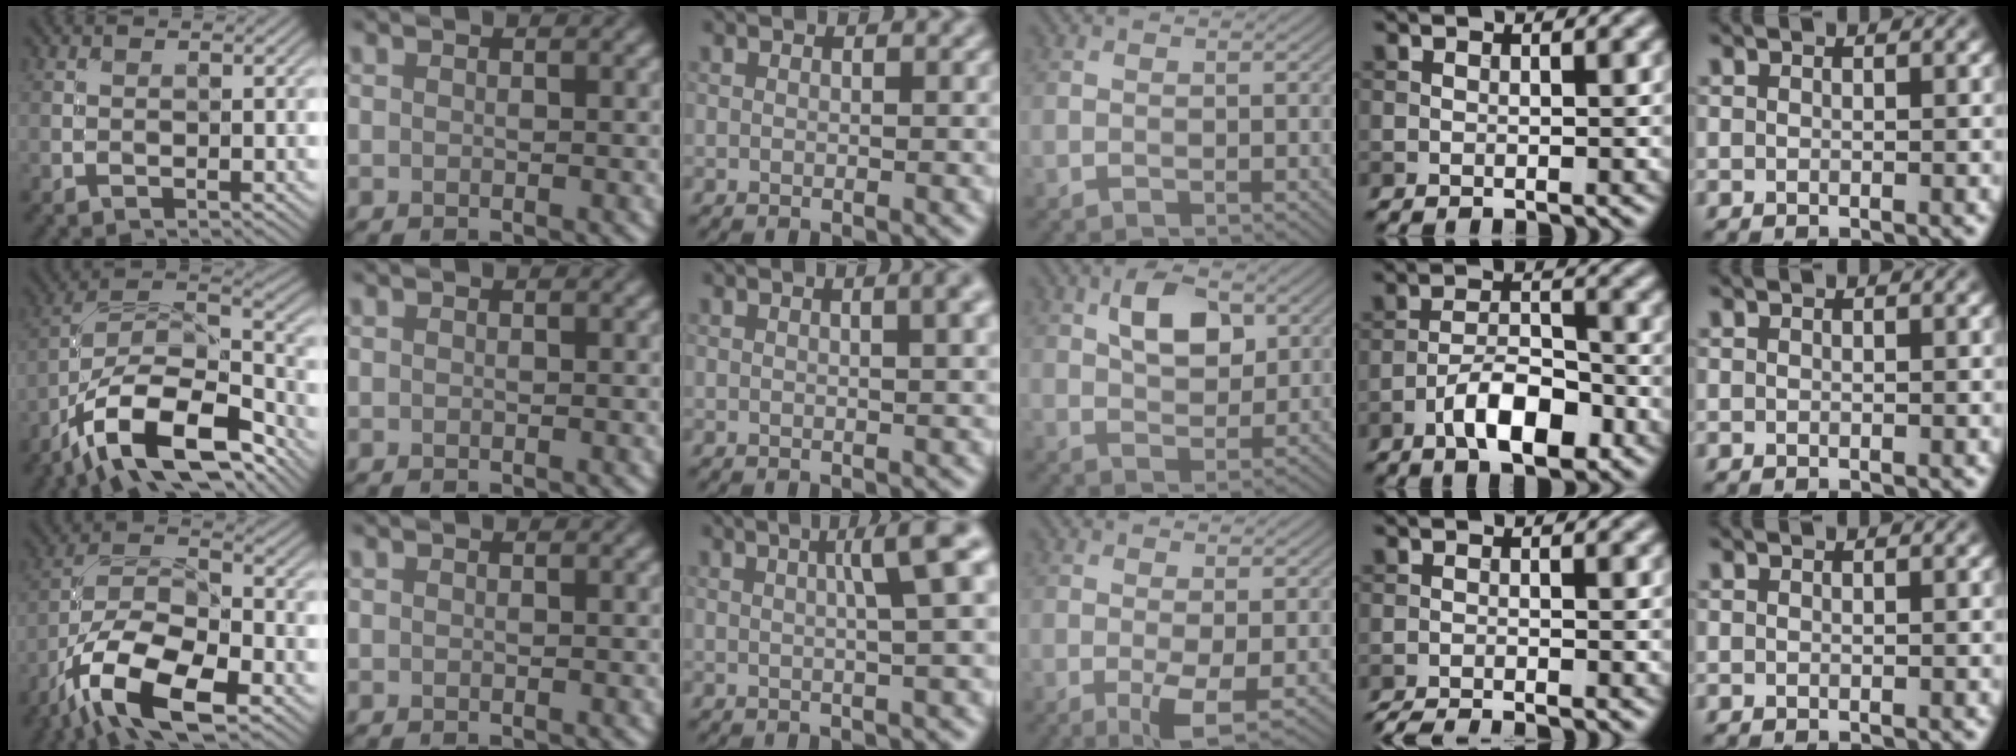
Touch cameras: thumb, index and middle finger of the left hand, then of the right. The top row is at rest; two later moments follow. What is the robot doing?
{"motion": "screw", "object": "medicine bottle"}